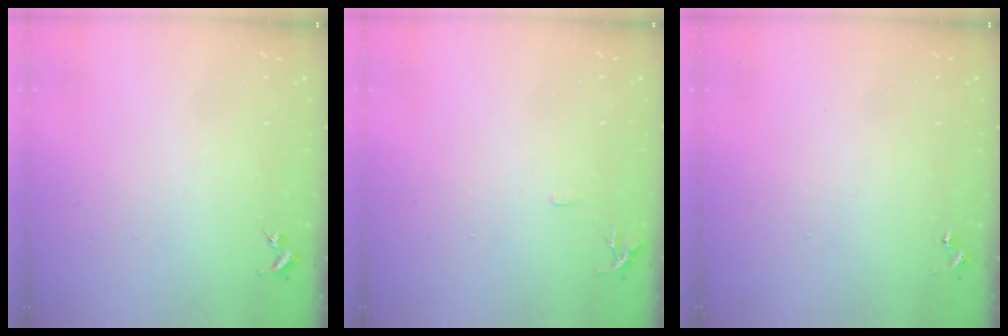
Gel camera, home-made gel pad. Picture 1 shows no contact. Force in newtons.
{"total": 6.0, "press": 5.9, "slide": 0.7}
{"total": 0.0}